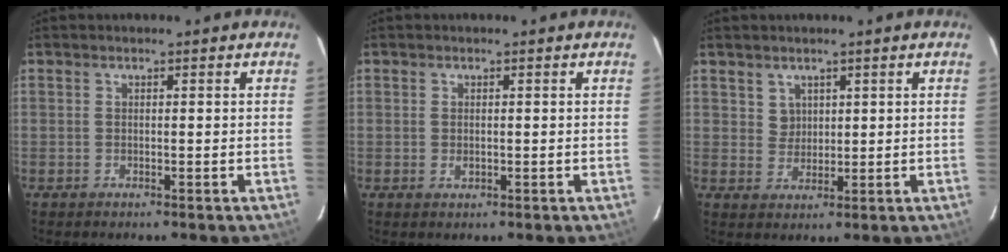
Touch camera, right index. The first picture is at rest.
{"total": 1.2, "force": [-0.1, 0.8, 0.9], "torque": [-0.016, 0.000, -0.001]}
{"total": 2.8, "force": [1.6, 2.3, 0.1], "torque": [0.006, 0.006, 0.032]}